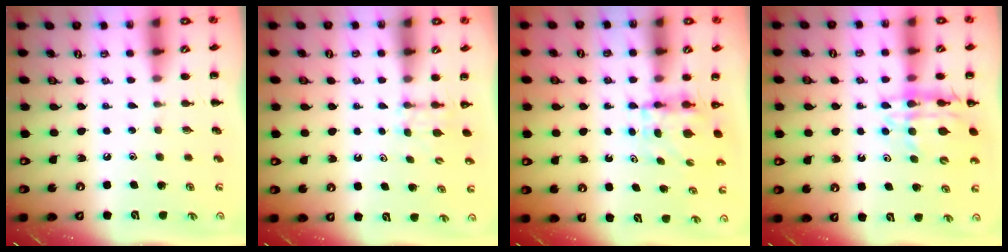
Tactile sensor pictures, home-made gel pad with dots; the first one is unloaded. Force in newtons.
{"total": 2.7, "press": 2.5, "slide": 1.1}
{"total": 4.0, "press": 4.0, "slide": 0.3}
{"total": 12.9, "press": 12.4, "slide": 3.7}